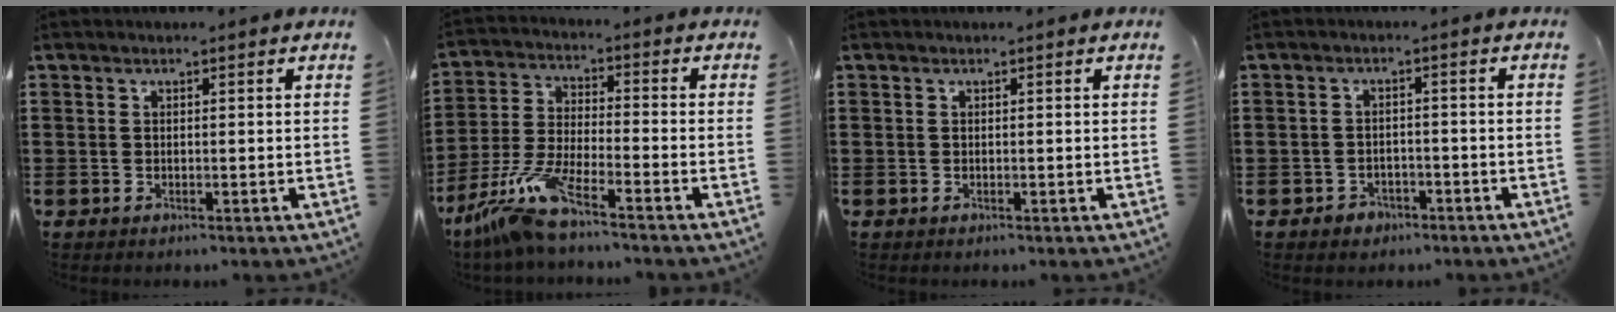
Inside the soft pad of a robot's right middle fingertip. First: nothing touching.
{"total": 8.7, "force": [-7.1, 0.4, 5.0], "torque": [-0.122, -0.010, -0.145]}
{"total": 0.0}
{"total": 1.9, "force": [-1.7, 0.9, 0.1], "torque": [-0.009, 0.001, -0.037]}